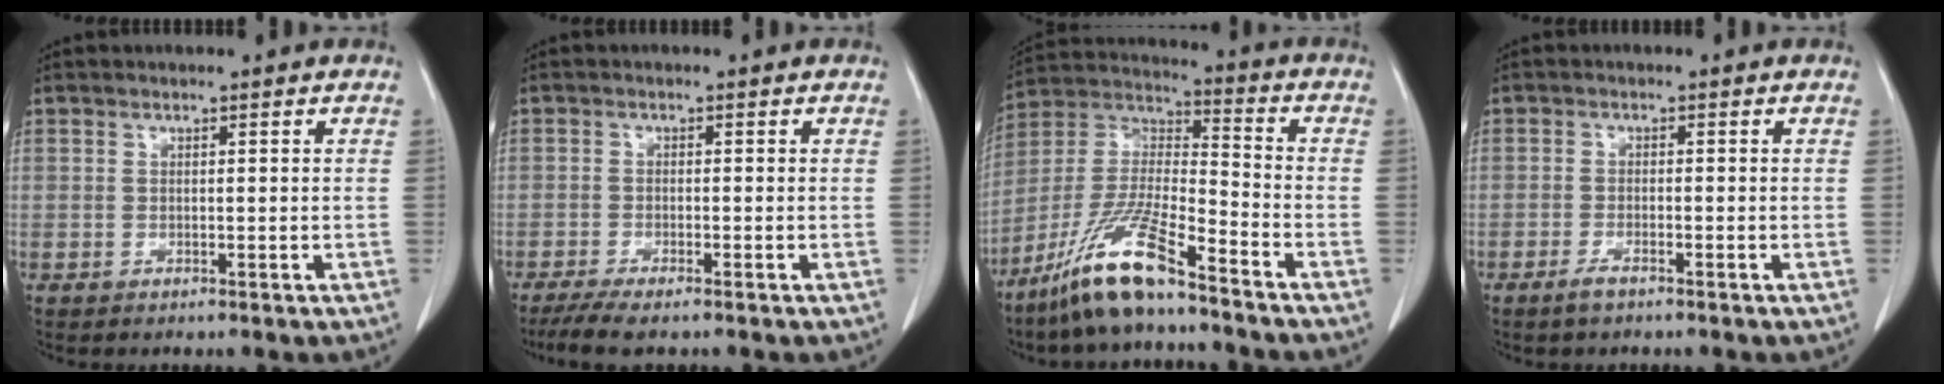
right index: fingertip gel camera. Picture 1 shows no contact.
{"total": 4.9, "force": [-3.7, 0.5, 3.1], "torque": [-0.052, -0.010, -0.063]}
{"total": 13.9, "force": [-9.9, 1.4, 9.6], "torque": [-0.206, -0.015, -0.191]}
{"total": 2.1, "force": [-1.6, 0.3, 1.3], "torque": [-0.031, -0.002, -0.030]}